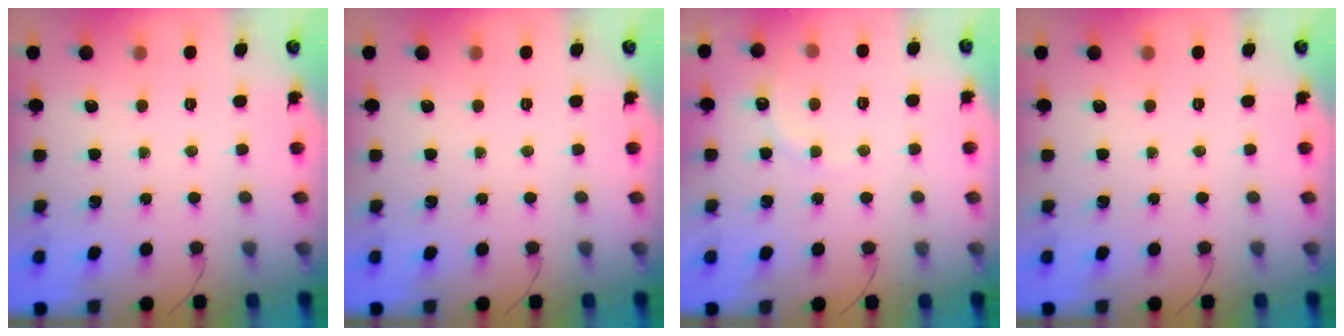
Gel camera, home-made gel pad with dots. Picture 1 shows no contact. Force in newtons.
{"total": 0.0}
{"total": 6.4, "press": 6.2, "slide": 1.3}
{"total": 0.0}